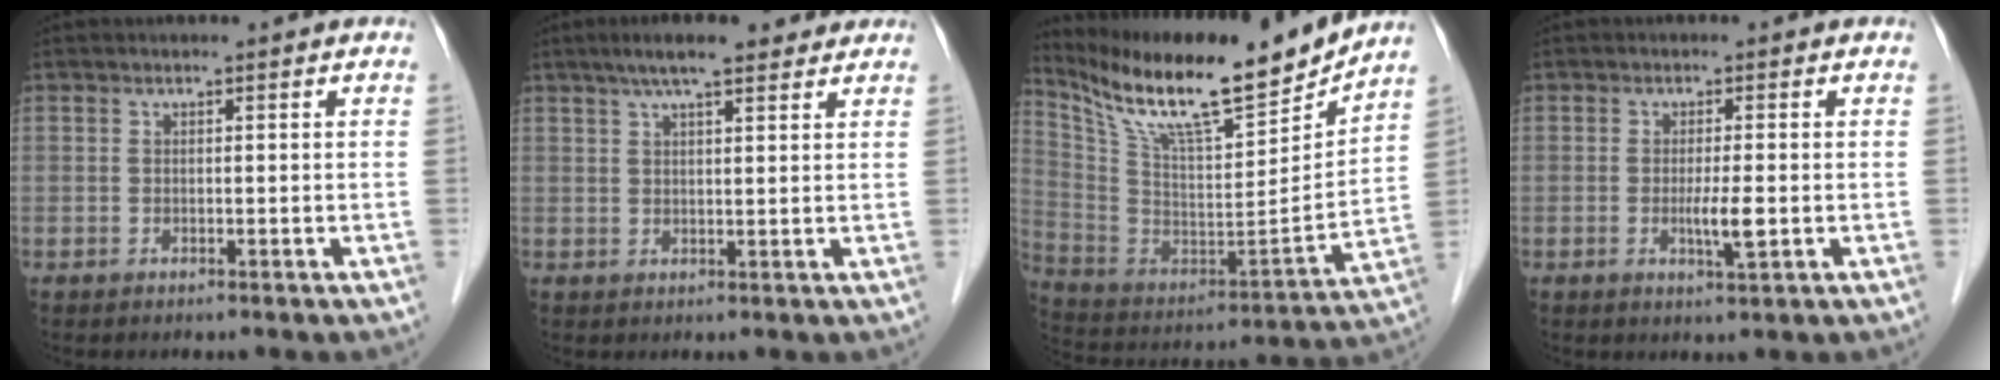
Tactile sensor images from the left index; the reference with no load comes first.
{"total": 8.0, "force": [6.1, 1.6, 4.9], "torque": [-0.077, 0.034, 0.094]}
{"total": 22.0, "force": [18.2, 2.8, 11.9], "torque": [-0.223, -0.016, 0.310]}
{"total": 3.2, "force": [-0.6, 0.2, 3.1], "torque": [-0.060, -0.007, -0.009]}